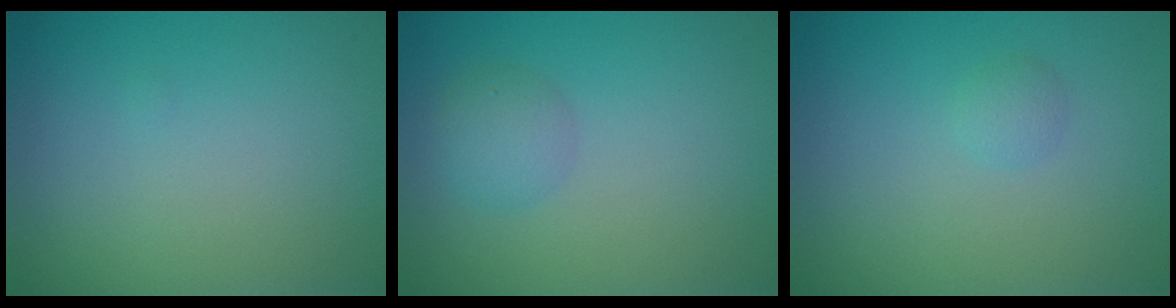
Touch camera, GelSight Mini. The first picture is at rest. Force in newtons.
{"total": 1.9, "press": 1.9, "slide": 0.0}
{"total": 0.9, "press": 0.9, "slide": 0.0}